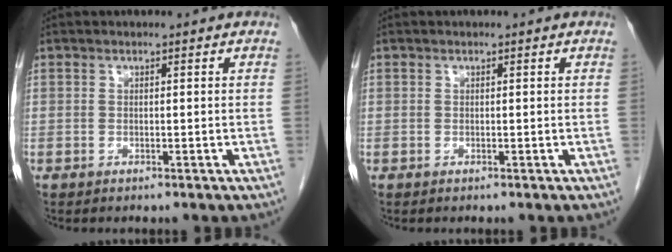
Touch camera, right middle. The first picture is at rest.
{"total": 0.0}